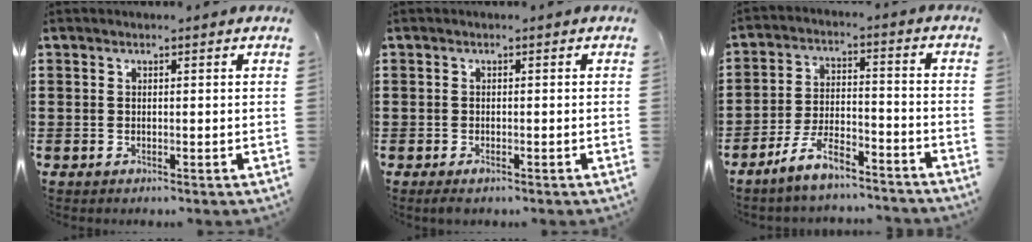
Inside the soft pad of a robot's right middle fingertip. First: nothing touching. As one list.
[{"total": 0.8, "force": [-0.5, 0.3, 0.5], "torque": [-0.011, -0.005, -0.009]}, {"total": 7.2, "force": [-6.1, 1.7, 3.4], "torque": [-0.072, 0.004, -0.121]}]